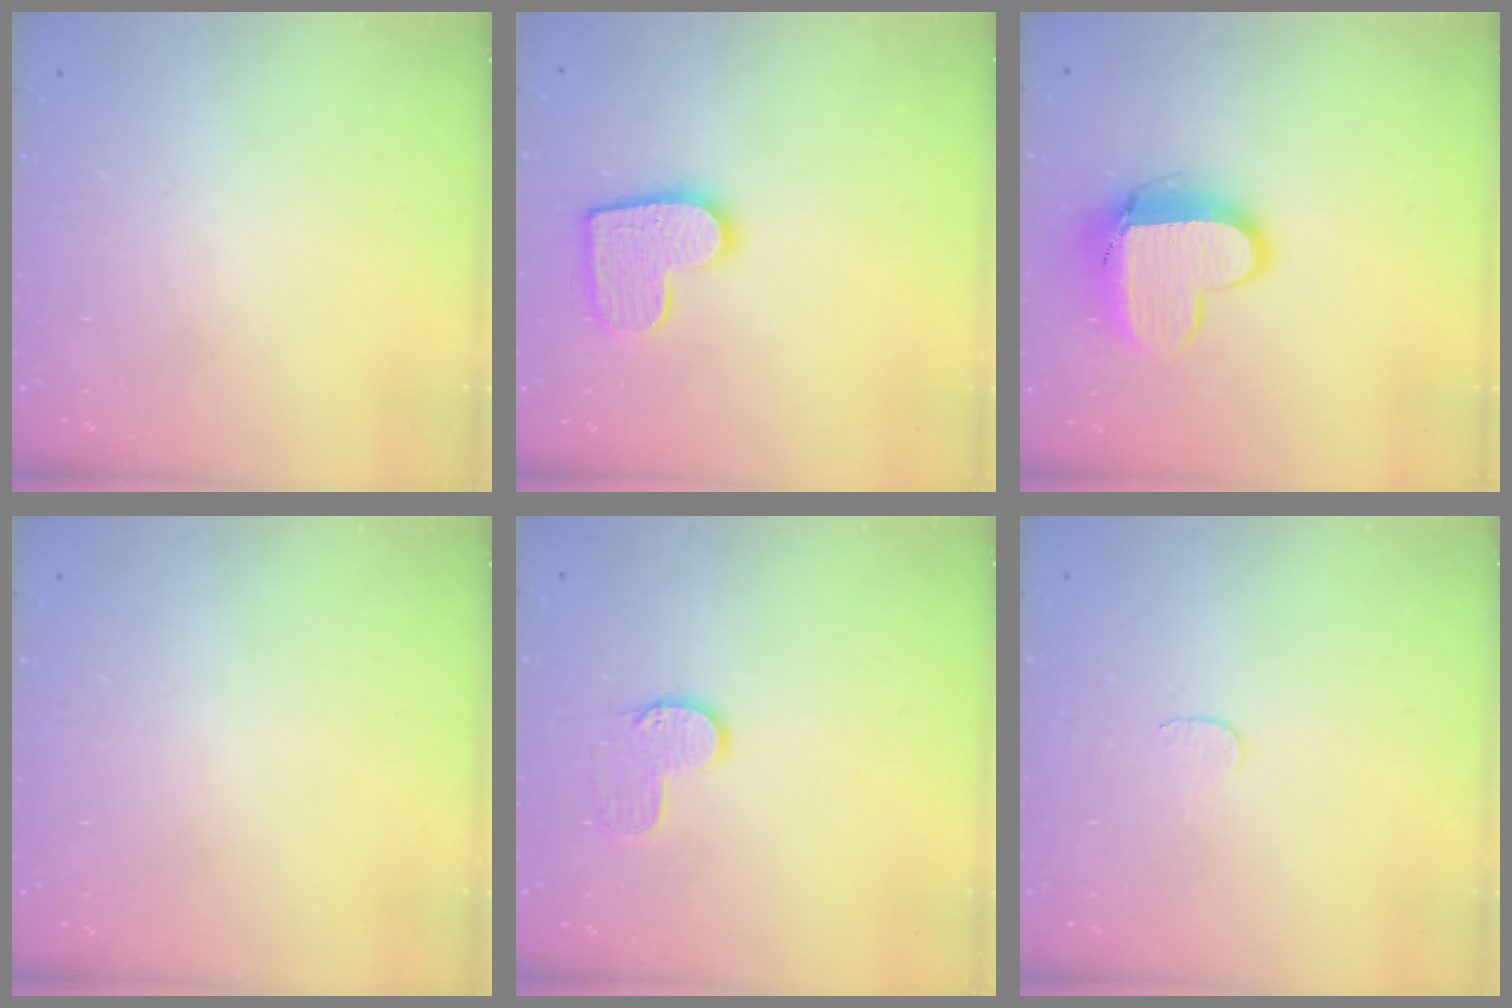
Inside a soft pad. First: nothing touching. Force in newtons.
{"total": 12.7, "press": 12.6, "slide": 0.8}
{"total": 11.4, "press": 11.4, "slide": 1.1}
{"total": 0.0}
{"total": 6.8, "press": 6.8, "slide": 0.3}
{"total": 3.0, "press": 3.0, "slide": 0.3}